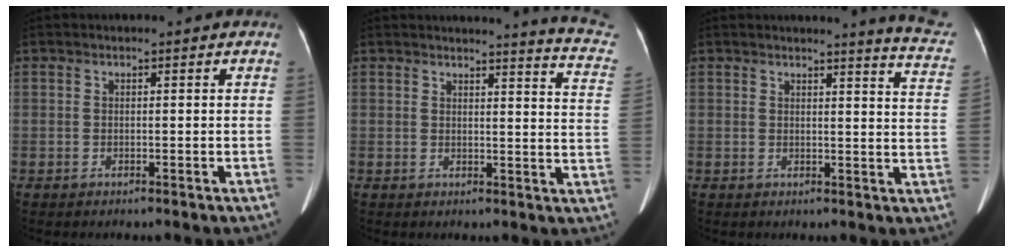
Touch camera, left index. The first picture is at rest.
{"total": 11.6, "force": [11.2, -0.5, 2.9], "torque": [-0.021, -0.090, 0.094]}
{"total": 8.7, "force": [8.4, -0.7, 2.1], "torque": [-0.016, -0.075, 0.066]}